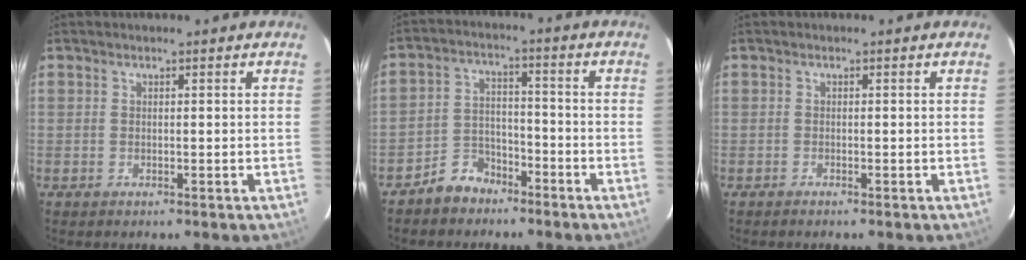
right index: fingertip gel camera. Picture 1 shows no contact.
{"total": 6.6, "force": [-5.1, 4.1, 1.2], "torque": [-0.034, 0.023, -0.085]}
{"total": 0.5, "force": [-0.5, 0.0, 0.2], "torque": [-0.002, -0.001, -0.011]}